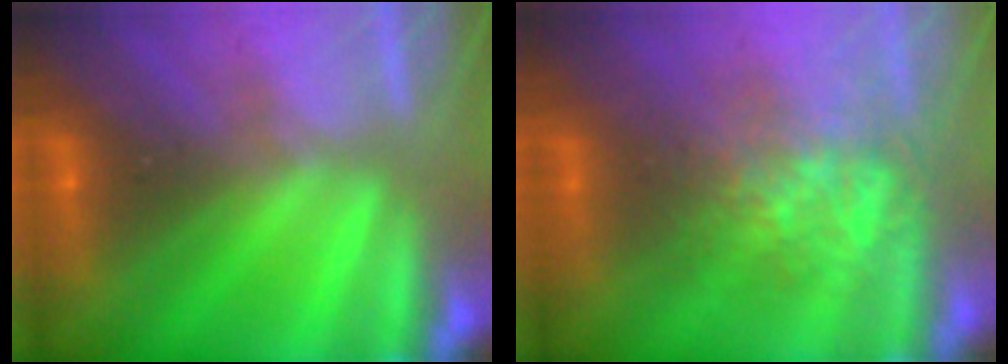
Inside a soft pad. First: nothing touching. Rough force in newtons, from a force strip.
{"total": 3.6}